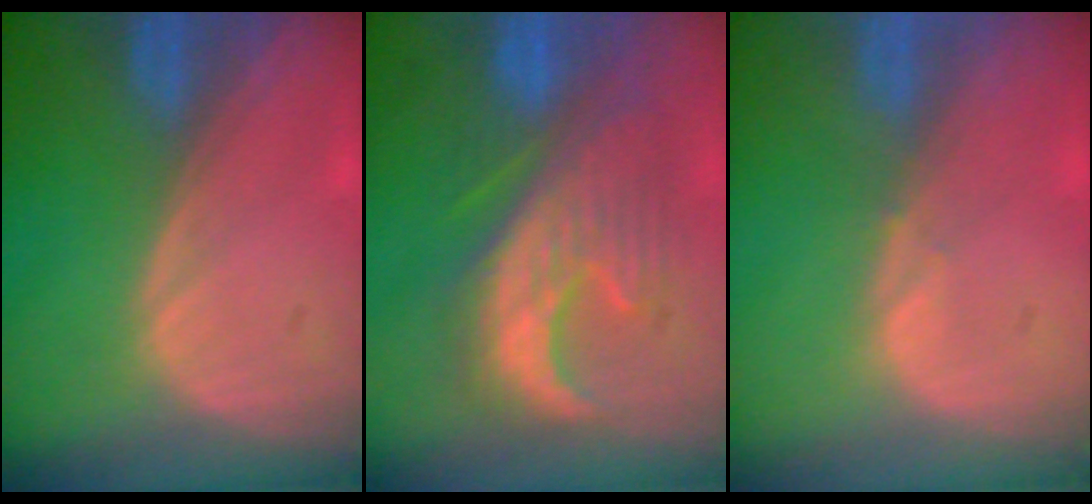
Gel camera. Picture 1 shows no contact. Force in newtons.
{"total": 10.0, "press": 9.8, "slide": 1.9}
{"total": 0.5, "press": 0.5, "slide": 0.2}